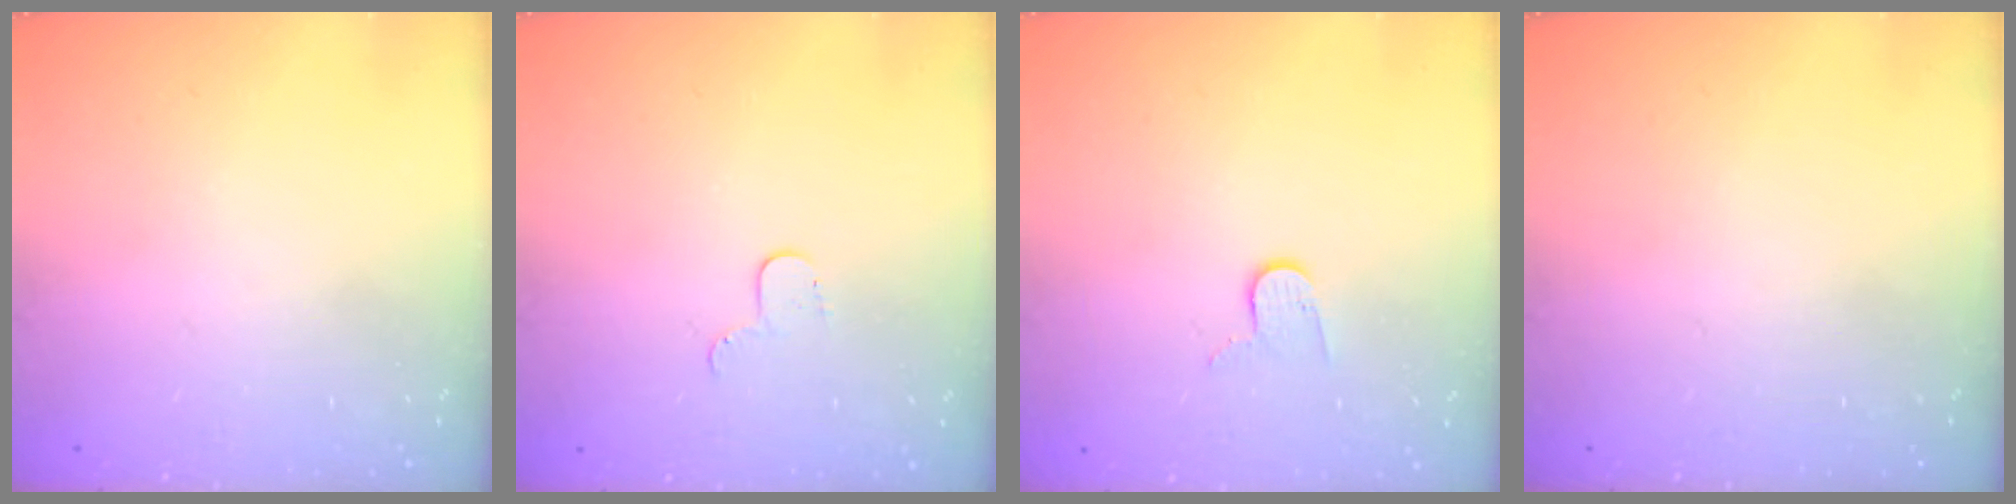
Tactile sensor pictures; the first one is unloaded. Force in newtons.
{"total": 4.2, "press": 4.2, "slide": 0.4}
{"total": 6.0, "press": 6.0, "slide": 0.2}
{"total": 0.0}